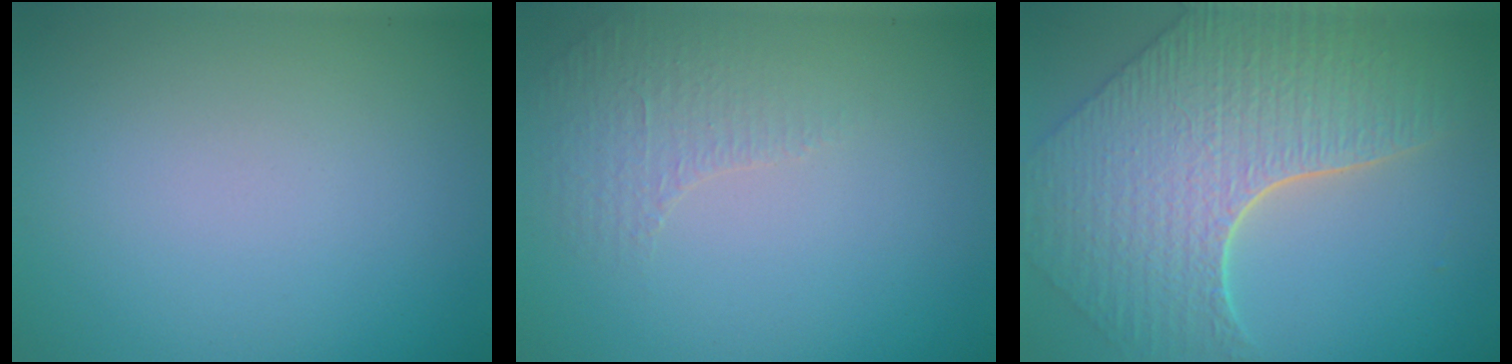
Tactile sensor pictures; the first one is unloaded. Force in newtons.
{"total": 1.1, "press": 0.7, "slide": 0.8}
{"total": 8.5, "press": 6.3, "slide": 5.7}